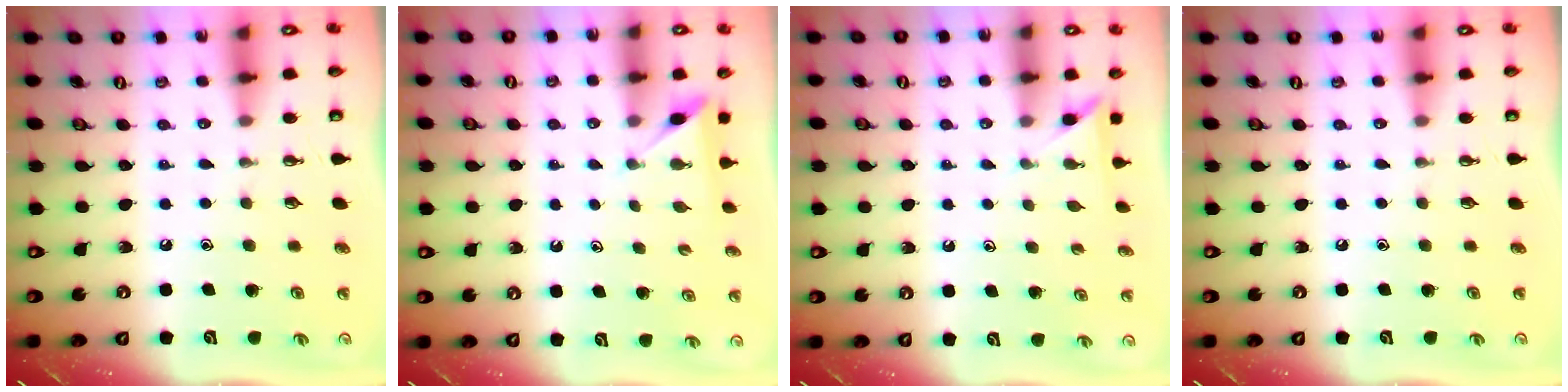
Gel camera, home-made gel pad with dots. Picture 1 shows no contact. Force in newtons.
{"total": 2.1, "press": 2.1, "slide": 0.2}
{"total": 2.3, "press": 2.3, "slide": 0.2}
{"total": 0.0}